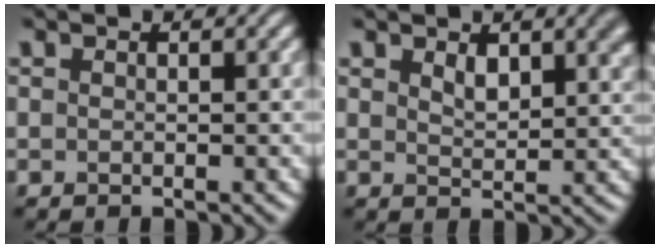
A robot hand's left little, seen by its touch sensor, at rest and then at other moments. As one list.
[{"total": 3.1, "force": [1.7, 1.4, 2.2], "torque": [-0.035, -0.001, 0.032]}]